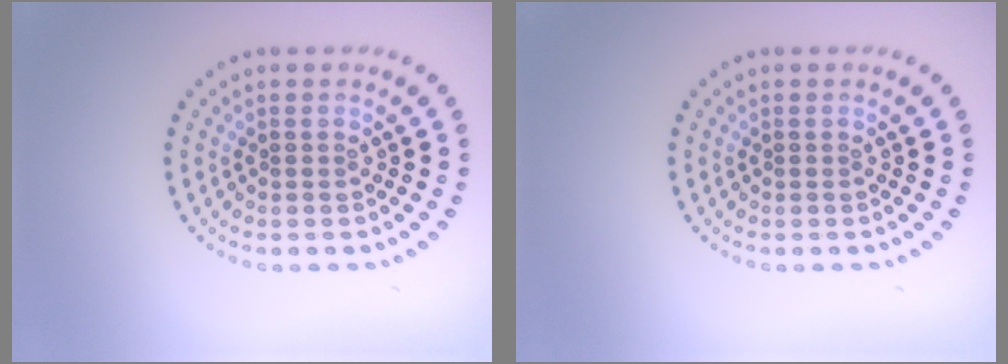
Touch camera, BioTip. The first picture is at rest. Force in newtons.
{"total": 0.0}